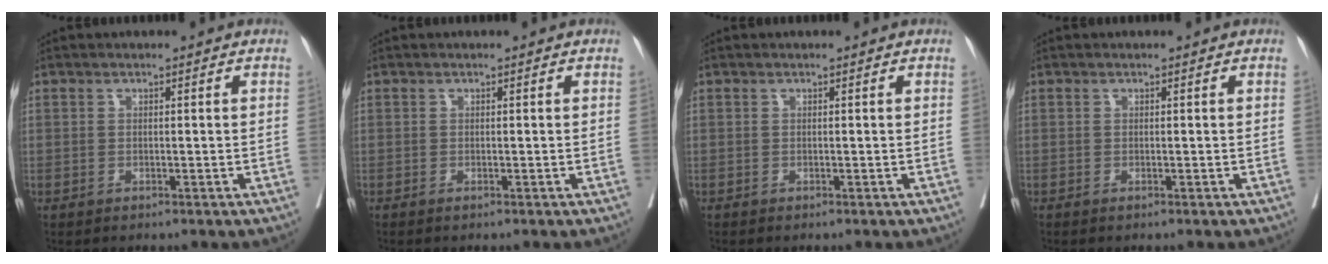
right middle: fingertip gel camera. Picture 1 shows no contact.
{"total": 0.0}
{"total": 0.0}
{"total": 0.0}